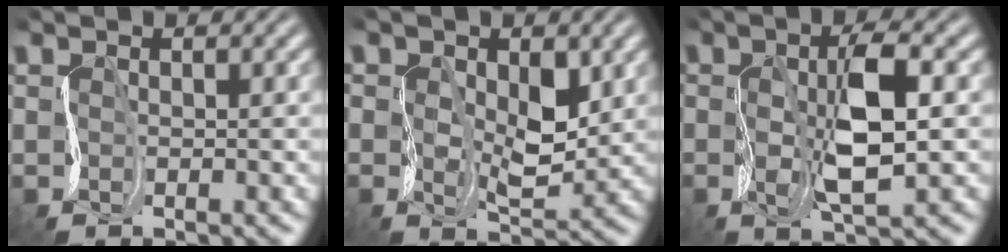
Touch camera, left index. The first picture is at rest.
{"total": 3.3, "force": [0.2, 2.1, 2.6], "torque": [-0.069, -0.012, 0.016]}
{"total": 4.8, "force": [0.0, 1.1, 4.7], "torque": [-0.108, -0.002, 0.003]}